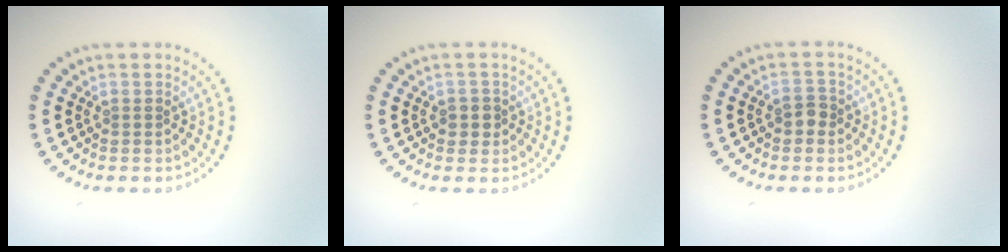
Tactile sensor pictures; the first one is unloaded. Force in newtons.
{"total": 1.5, "press": 1.4, "slide": 0.6}
{"total": 1.5, "press": 1.4, "slide": 0.3}